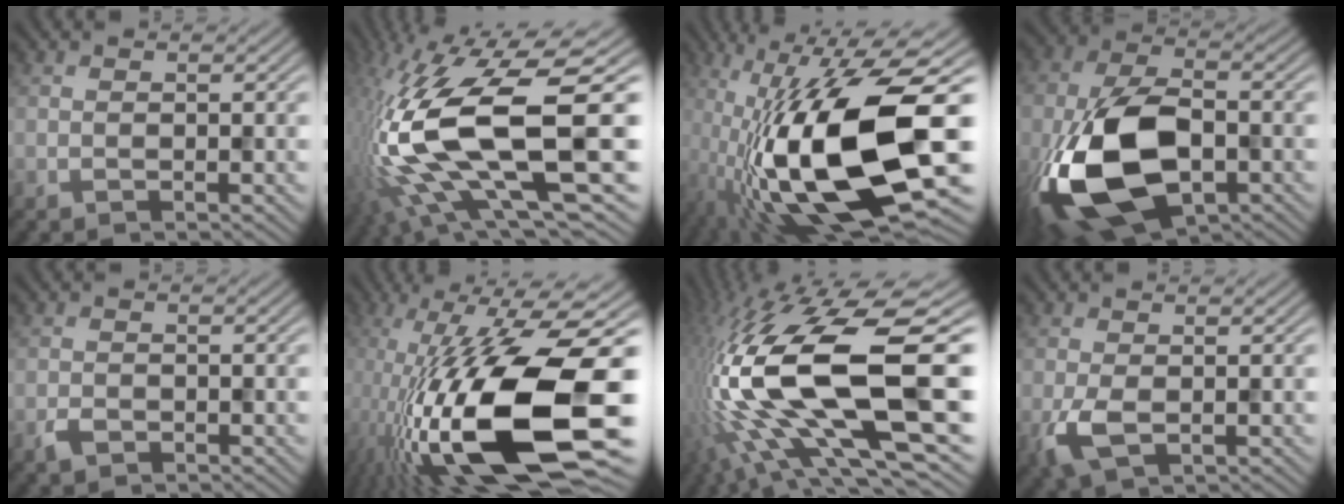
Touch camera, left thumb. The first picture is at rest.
{"total": 18.2, "force": [-1.4, 6.7, 16.8], "torque": [-0.351, -0.007, -0.017]}
{"total": 18.4, "force": [-4.5, 6.4, 16.6], "torque": [-0.314, -0.008, -0.074]}
{"total": 17.5, "force": [-5.2, 10.1, 13.4], "torque": [-0.304, -0.036, -0.090]}
{"total": 1.3, "force": [-1.0, 0.8, 0.3], "torque": [-0.006, -0.002, -0.018]}
{"total": 20.7, "force": [-5.6, 7.9, 18.3], "torque": [-0.338, -0.018, -0.092]}
{"total": 20.3, "force": [-1.2, 8.5, 18.4], "torque": [-0.382, -0.020, -0.017]}
{"total": 3.4, "force": [-0.8, 1.7, 2.9], "torque": [-0.073, -0.008, -0.014]}